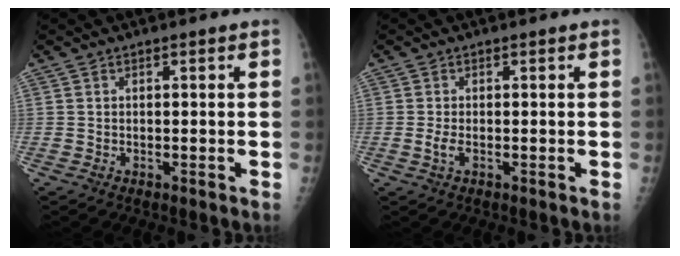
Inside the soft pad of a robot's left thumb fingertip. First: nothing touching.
{"total": 1.4, "force": [-0.2, 0.6, 1.3], "torque": [-0.026, -0.001, -0.002]}